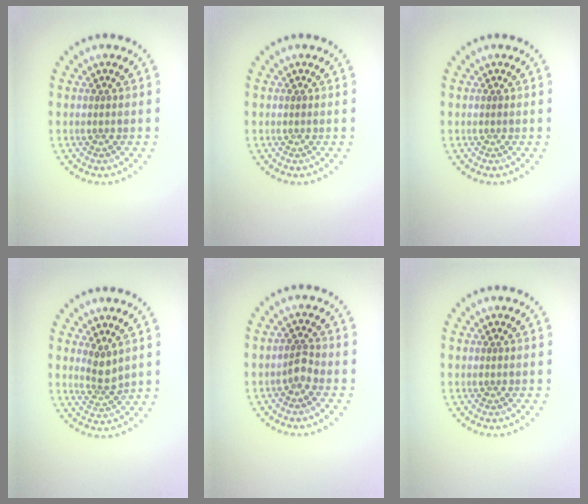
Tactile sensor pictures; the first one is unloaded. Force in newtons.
{"total": 0.0}
{"total": 0.0}
{"total": 2.0, "press": 1.6, "slide": 1.2}
{"total": 1.4, "press": 1.2, "slide": 0.8}
{"total": 0.0}